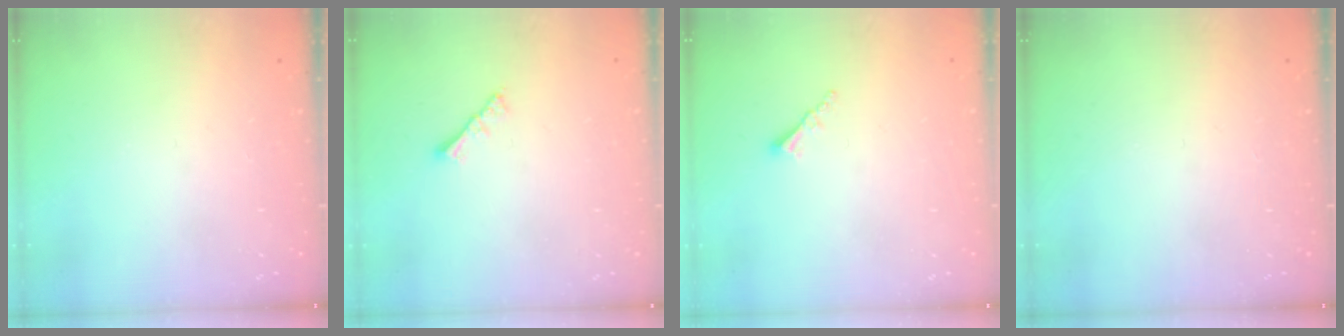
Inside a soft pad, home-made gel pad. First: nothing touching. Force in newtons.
{"total": 2.5, "press": 2.4, "slide": 0.5}
{"total": 1.7, "press": 1.7, "slide": 0.3}
{"total": 0.0}